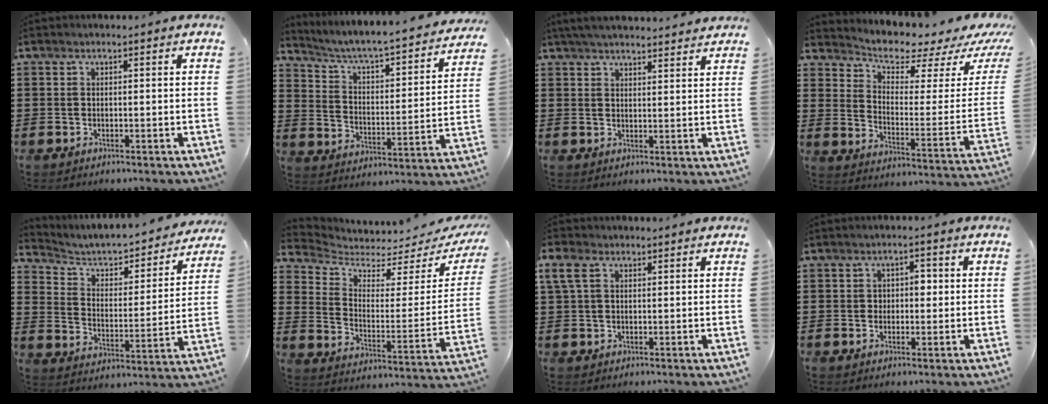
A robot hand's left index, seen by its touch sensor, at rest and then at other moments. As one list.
[{"total": 3.5, "force": [3.1, -0.1, 1.7], "torque": [-0.052, -0.041, 0.039]}, {"total": 4.1, "force": [4.1, 0.1, 0.8], "torque": [-0.028, -0.013, 0.077]}, {"total": 4.3, "force": [3.9, 0.8, 1.5], "torque": [-0.047, -0.040, 0.061]}, {"total": 4.2, "force": [3.6, 1.7, 1.5], "torque": [-0.053, -0.029, 0.054]}, {"total": 3.5, "force": [3.1, 0.9, 1.3], "torque": [-0.049, -0.035, 0.049]}, {"total": 3.8, "force": [1.6, 2.1, 2.8], "torque": [-0.070, 0.004, 0.028]}, {"total": 2.1, "force": [0.4, 1.4, 1.6], "torque": [-0.019, 0.000, 0.002]}]